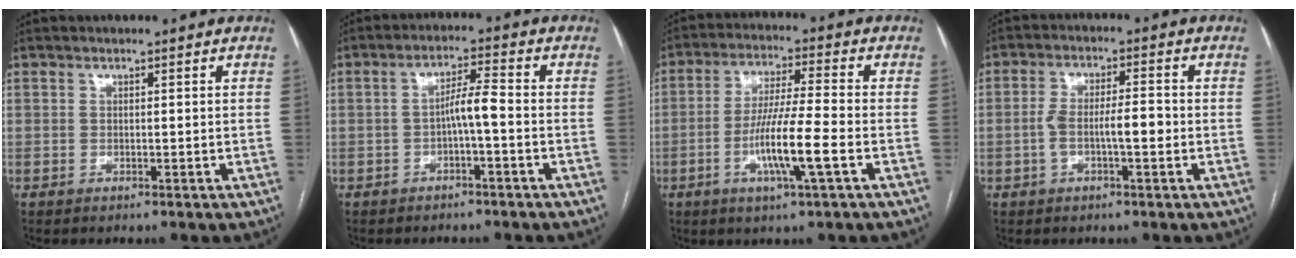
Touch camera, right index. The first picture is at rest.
{"total": 4.1, "force": [-1.2, 0.2, 3.9], "torque": [-0.066, 0.013, -0.019]}
{"total": 10.0, "force": [-3.2, 0.0, 9.5], "torque": [-0.182, -0.007, -0.063]}
{"total": 5.9, "force": [-1.3, 1.3, 5.6], "torque": [-0.107, 0.018, -0.020]}